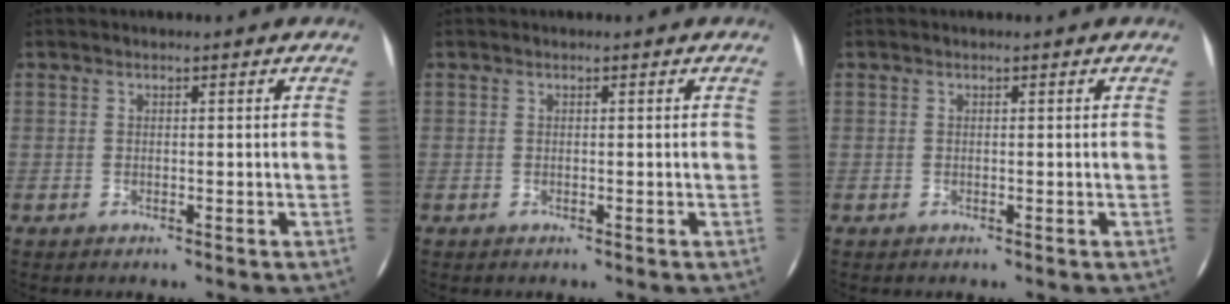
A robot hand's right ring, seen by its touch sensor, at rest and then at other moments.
{"total": 0.0}
{"total": 0.0}